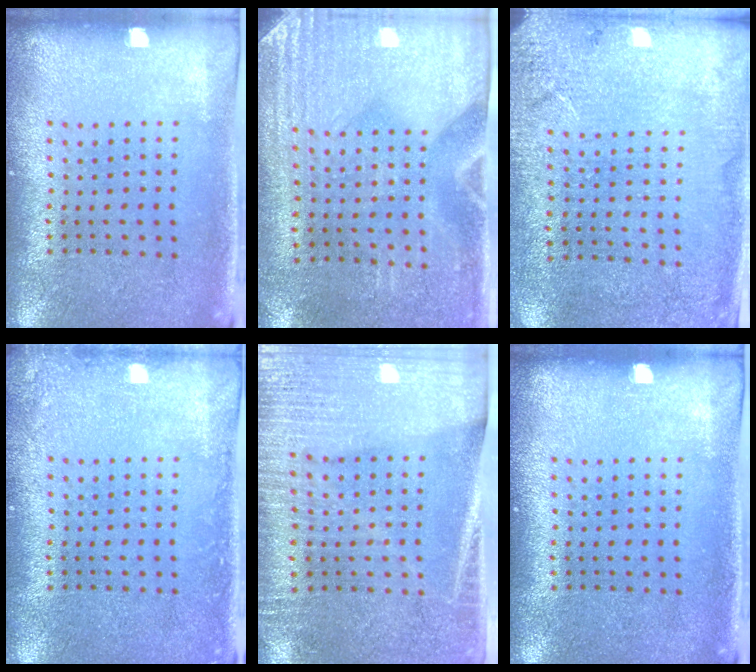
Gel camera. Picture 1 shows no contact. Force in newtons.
{"total": 3.0, "press": 2.6, "slide": 1.5}
{"total": 2.6, "press": 2.5, "slide": 0.8}
{"total": 1.2, "press": 1.2, "slide": 0.2}
{"total": 3.5, "press": 3.1, "slide": 1.7}
{"total": 0.0}